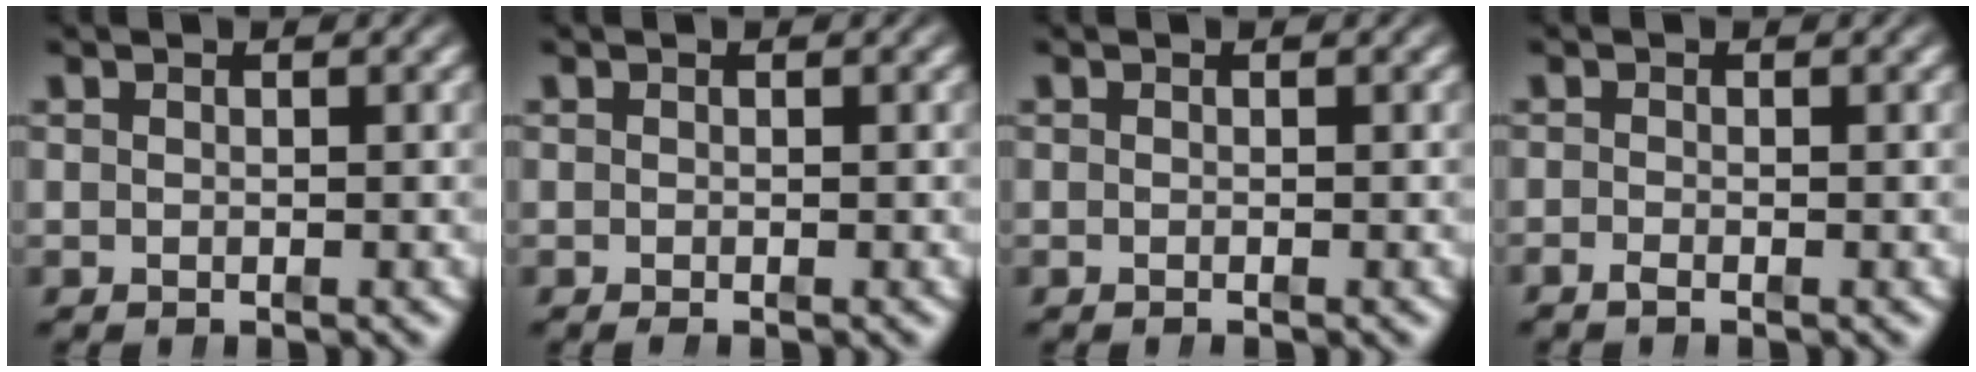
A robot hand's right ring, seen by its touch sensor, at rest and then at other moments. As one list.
[{"total": 0.0}, {"total": 0.0}, {"total": 1.0, "force": [-0.9, 0.2, 0.4], "torque": [-0.011, -0.005, -0.016]}]